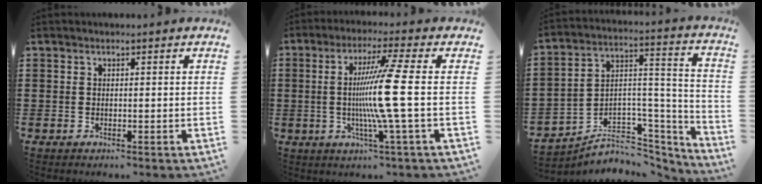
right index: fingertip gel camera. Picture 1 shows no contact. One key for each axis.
{"total": 10.6, "fx": -0.6, "fy": -1.4, "fz": 10.5, "tx": -0.218, "ty": -0.023, "tz": -0.030}
{"total": 4.7, "fx": -3.0, "fy": 3.4, "fz": 0.8, "tx": -0.022, "ty": -0.008, "tz": -0.056}